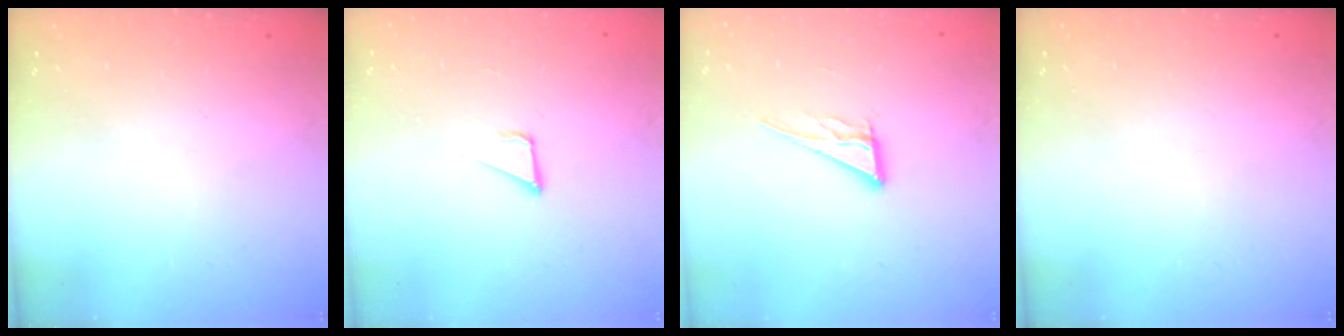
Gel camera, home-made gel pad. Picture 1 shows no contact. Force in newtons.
{"total": 2.1, "press": 2.1, "slide": 0.1}
{"total": 8.2, "press": 8.1, "slide": 0.7}
{"total": 0.0}